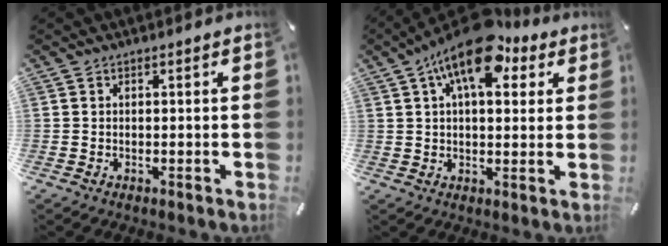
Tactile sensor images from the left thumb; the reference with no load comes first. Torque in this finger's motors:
{"motor_torque": [0.81, 0.84, 1.76, -1.01, 0.54]}